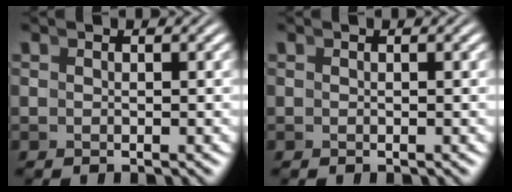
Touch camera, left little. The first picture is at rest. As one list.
[{"total": 0.0}]